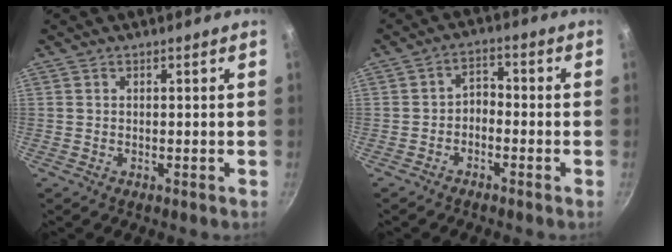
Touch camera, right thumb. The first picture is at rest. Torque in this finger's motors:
{"motor_torque": [-0.13, -0.38, 0.05, -0.11, 0.05]}